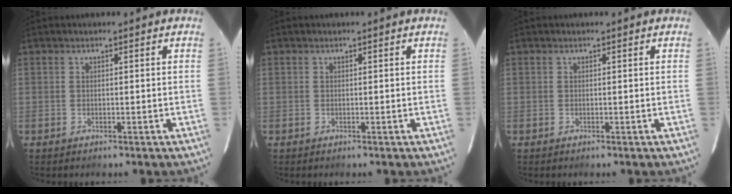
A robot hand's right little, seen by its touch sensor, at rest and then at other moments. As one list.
[{"total": 0.0}, {"total": 0.0}]